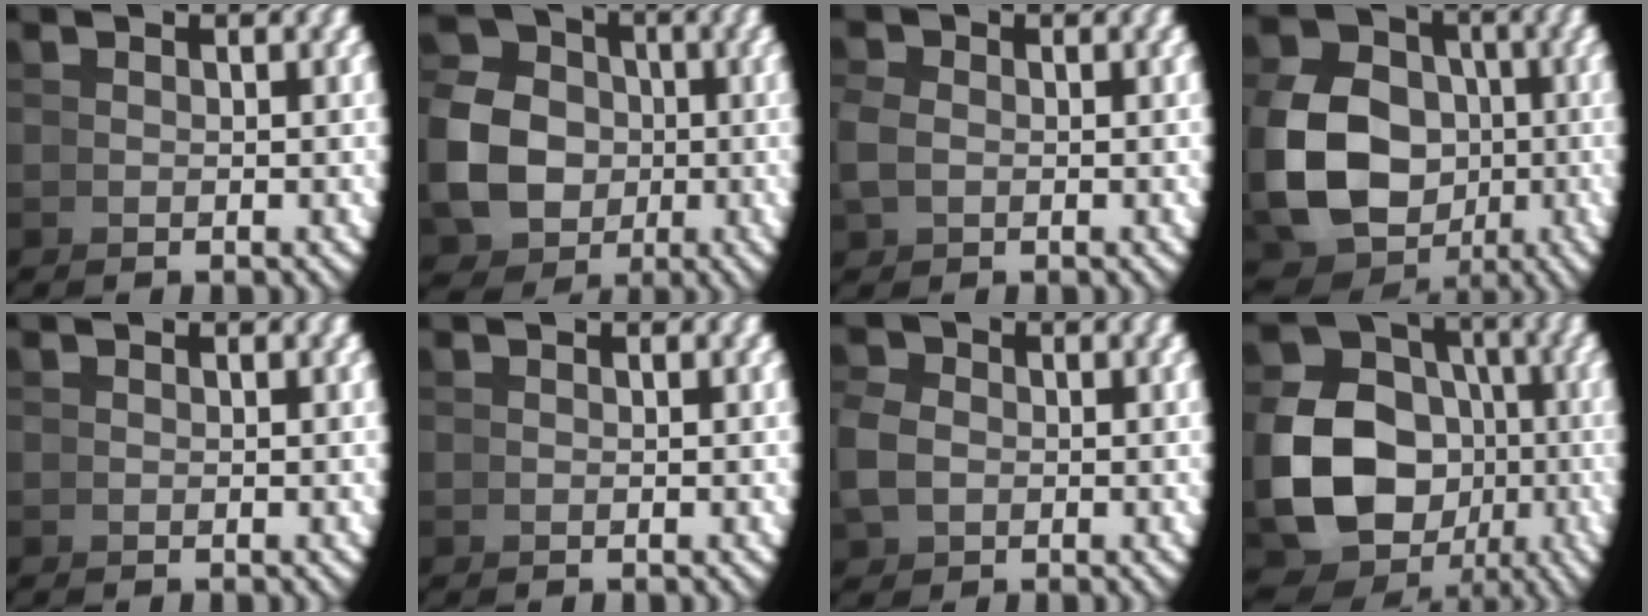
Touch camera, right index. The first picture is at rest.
{"total": 12.0, "force": [-1.0, 10.9, 5.0], "torque": [-0.113, -0.045, -0.012]}
{"total": 0.7, "force": [0.2, 0.5, 0.5], "torque": [-0.009, -0.002, 0.007]}
{"total": 12.5, "force": [-1.7, 10.8, 6.2], "torque": [-0.137, -0.056, -0.011]}
{"total": 0.0}
{"total": 0.0}
{"total": 1.9, "force": [-0.1, 1.7, 0.9], "torque": [-0.019, -0.006, 0.006]}
{"total": 16.5, "force": [-1.2, 14.2, 8.3], "torque": [-0.185, -0.058, -0.015]}